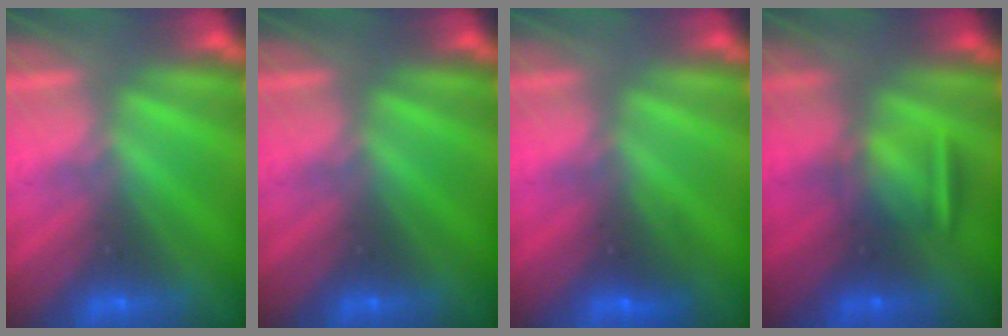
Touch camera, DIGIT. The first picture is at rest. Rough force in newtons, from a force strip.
{"total": 0.0}
{"total": 2.4}
{"total": 3.2}